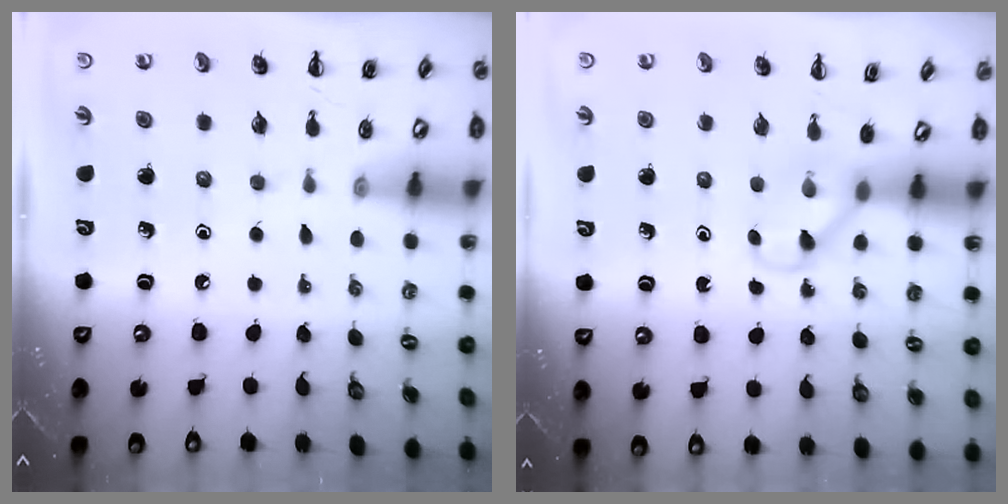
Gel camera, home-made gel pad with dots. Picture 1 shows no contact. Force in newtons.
{"total": 3.5, "press": 3.3, "slide": 1.0}